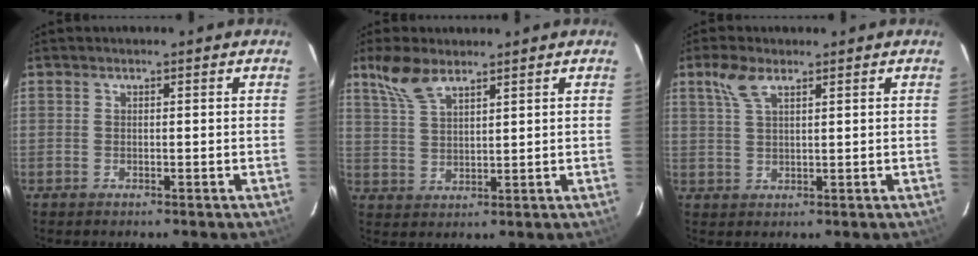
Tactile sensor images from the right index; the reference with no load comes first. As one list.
[{"total": 6.8, "force": [5.0, 2.6, 3.9], "torque": [-0.083, 0.012, 0.104]}, {"total": 4.6, "force": [2.8, 1.8, 3.1], "torque": [-0.066, 0.009, 0.057]}]